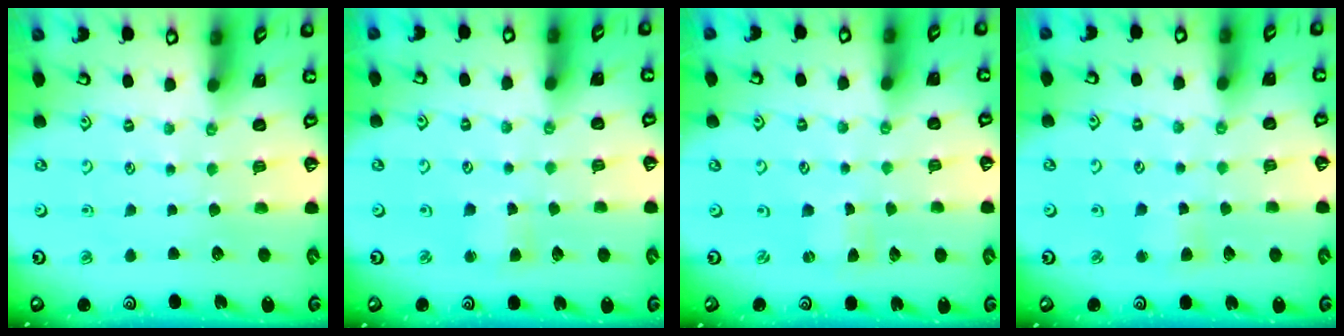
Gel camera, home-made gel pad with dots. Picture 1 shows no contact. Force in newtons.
{"total": 4.3, "press": 4.2, "slide": 0.6}
{"total": 0.0}
{"total": 2.4, "press": 2.4, "slide": 0.5}